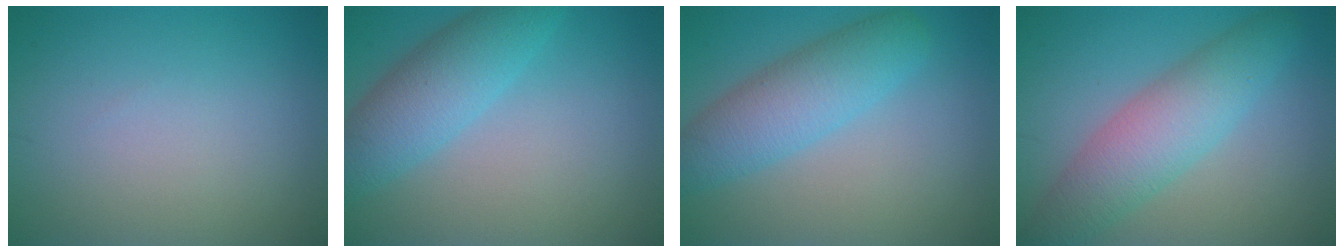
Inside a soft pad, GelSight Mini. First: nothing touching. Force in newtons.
{"total": 5.1, "press": 5.1, "slide": 0.2}
{"total": 5.4, "press": 5.4, "slide": 0.2}
{"total": 5.9, "press": 5.9, "slide": 0.0}